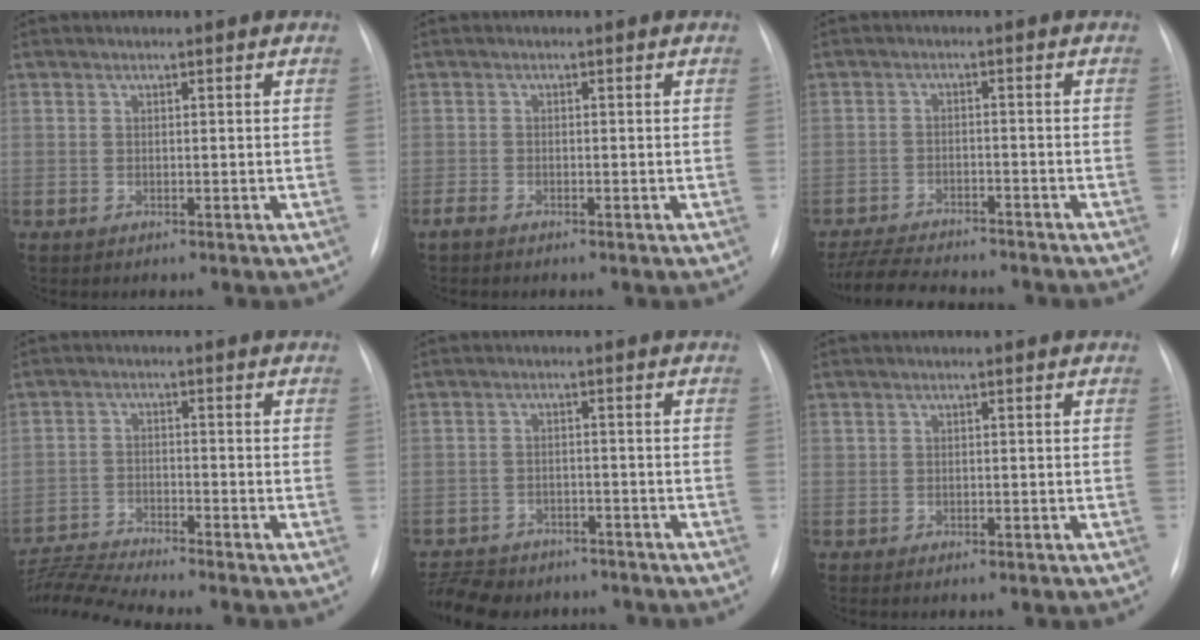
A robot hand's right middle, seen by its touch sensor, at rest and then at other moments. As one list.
[{"total": 1.1, "force": [-0.9, 0.3, 0.5], "torque": [-0.013, -0.001, -0.014]}, {"total": 11.5, "force": [-10.5, 2.1, 4.4], "torque": [-0.077, -0.004, -0.156]}, {"total": 7.7, "force": [-7.3, -2.2, 1.4], "torque": [-0.030, -0.010, -0.136]}, {"total": 11.9, "force": [-9.9, 5.5, 3.6], "torque": [-0.083, 0.001, -0.133]}, {"total": 0.7, "force": [-0.3, 0.5, 0.3], "torque": [-0.005, 0.002, -0.003]}]